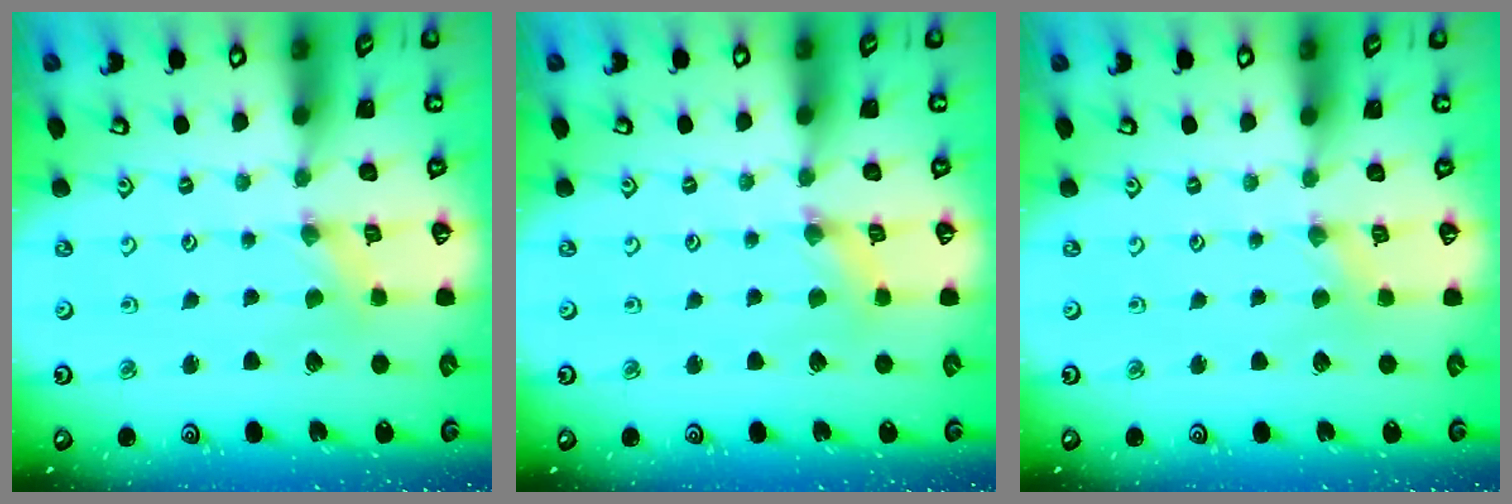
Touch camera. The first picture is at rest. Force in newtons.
{"total": 1.5, "press": 1.5, "slide": 0.3}
{"total": 1.1, "press": 1.1, "slide": 0.3}